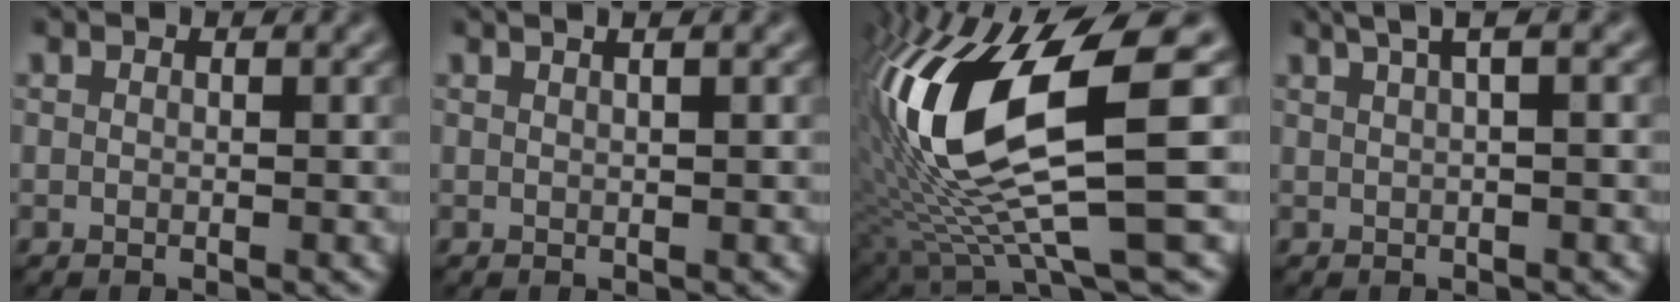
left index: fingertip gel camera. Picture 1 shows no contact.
{"total": 3.5, "force": [1.9, 1.7, 2.4], "torque": [-0.004, 0.019, -0.006]}
{"total": 14.8, "force": [1.7, 3.8, 14.2], "torque": [-0.281, -0.012, 0.047]}
{"total": 4.0, "force": [2.3, 1.4, 3.1], "torque": [-0.025, 0.013, 0.019]}